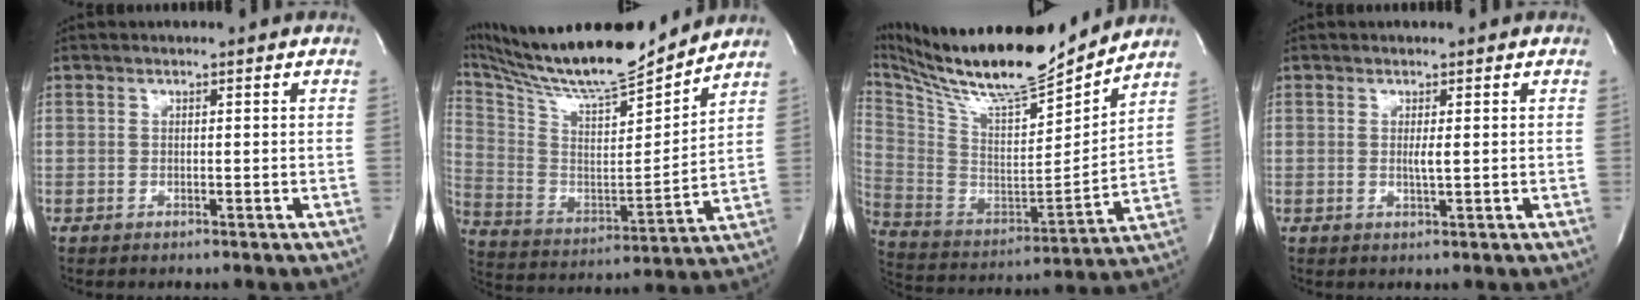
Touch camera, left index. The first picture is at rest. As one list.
[{"total": 20.4, "force": [18.7, 1.5, 8.1], "torque": [-0.170, -0.019, 0.318]}, {"total": 22.0, "force": [19.6, 2.4, 9.7], "torque": [-0.202, -0.022, 0.332]}, {"total": 1.3, "force": [0.1, 0.0, 1.3], "torque": [-0.029, -0.005, 0.002]}]